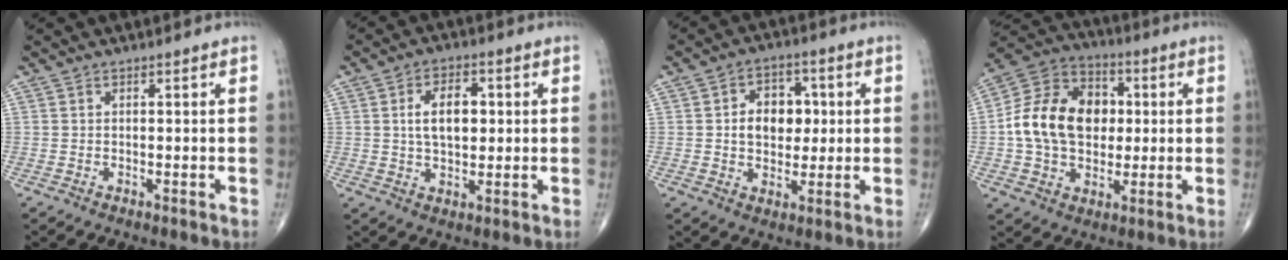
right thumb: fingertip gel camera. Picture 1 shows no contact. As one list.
[{"total": 8.1, "force": [1.2, 4.8, 6.5], "torque": [-0.093, 0.004, 0.021]}, {"total": 9.3, "force": [0.9, 6.8, 6.2], "torque": [-0.054, 0.009, 0.013]}, {"total": 17.8, "force": [1.2, 12.7, 12.4], "torque": [-0.199, 0.026, 0.017]}]